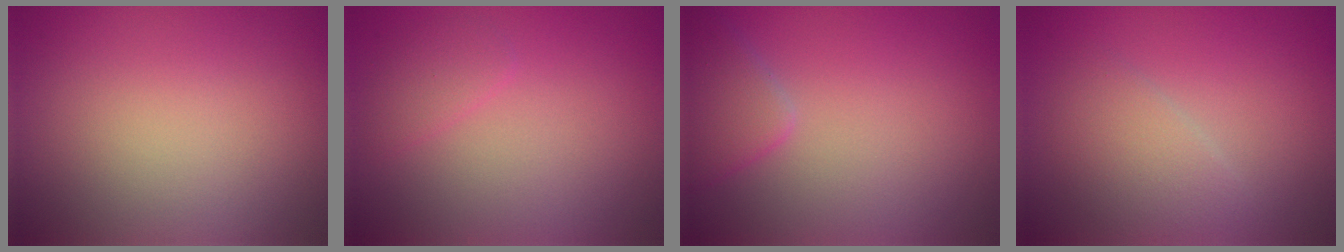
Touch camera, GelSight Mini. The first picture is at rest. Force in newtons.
{"total": 1.4, "press": 1.4, "slide": 0.1}
{"total": 2.5, "press": 2.5, "slide": 0.2}
{"total": 2.6, "press": 2.5, "slide": 0.2}